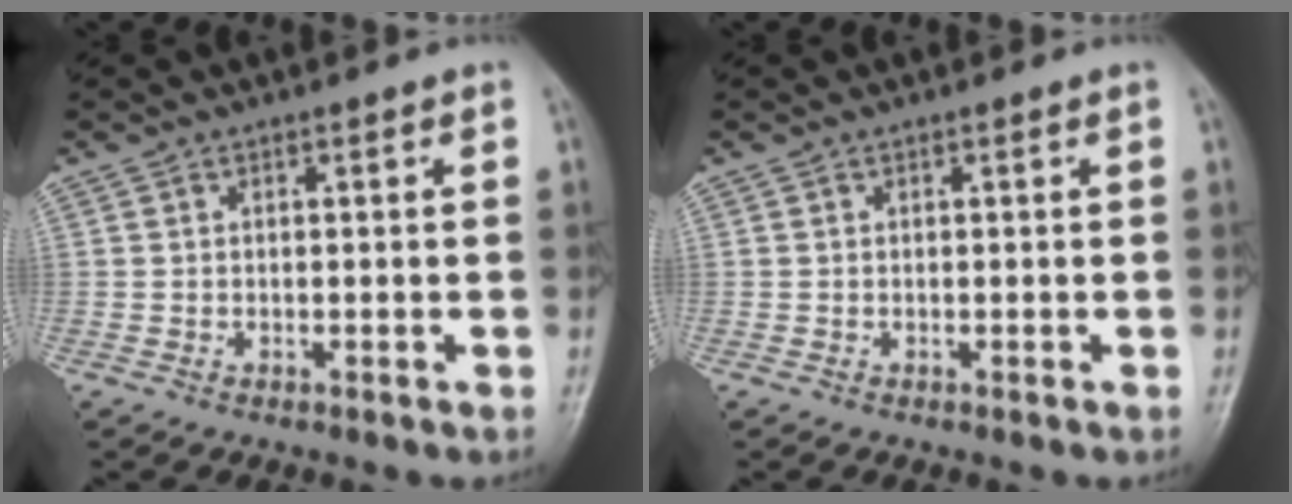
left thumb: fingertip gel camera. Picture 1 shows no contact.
{"total": 0.0}